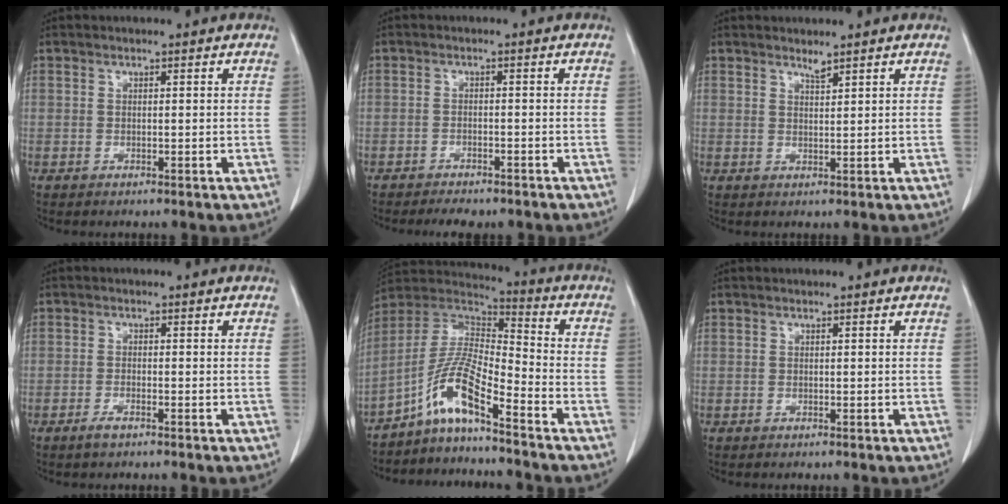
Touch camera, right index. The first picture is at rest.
{"total": 4.7, "force": [-4.0, 1.7, 1.9], "torque": [-0.023, -0.004, -0.053]}
{"total": 1.3, "force": [1.2, -0.1, 0.4], "torque": [-0.007, -0.007, 0.023]}
{"total": 1.8, "force": [-1.3, 0.4, 1.2], "torque": [-0.027, -0.002, -0.025]}
{"total": 9.9, "force": [-6.7, 0.9, 7.3], "torque": [-0.156, 0.016, -0.131]}
{"total": 0.0}